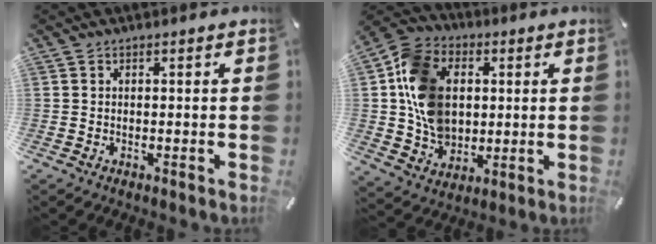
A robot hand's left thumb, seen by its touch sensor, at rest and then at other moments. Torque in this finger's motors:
{"motor_torque": [0.29, 1.53, 2.38, -0.40, 0.67]}